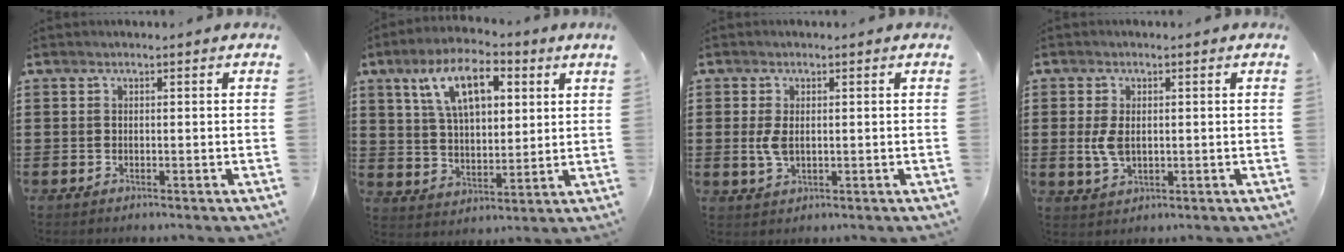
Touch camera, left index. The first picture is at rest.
{"total": 11.4, "force": [6.0, 4.7, 8.4], "torque": [-0.164, 0.005, 0.106]}
{"total": 3.2, "force": [0.1, 1.6, 2.7], "torque": [-0.077, -0.005, -0.005]}
{"total": 4.0, "force": [0.2, 2.3, 3.4], "torque": [-0.090, -0.004, -0.004]}